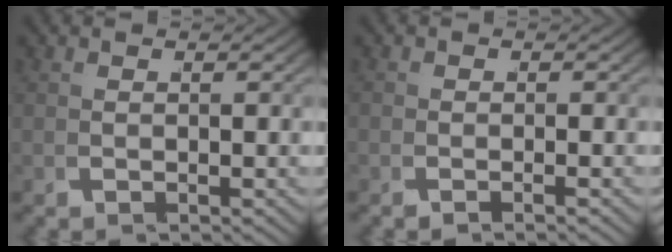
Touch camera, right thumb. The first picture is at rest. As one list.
[{"total": 0.9, "force": [-0.7, 0.5, 0.3], "torque": [-0.006, 0.001, -0.020]}]